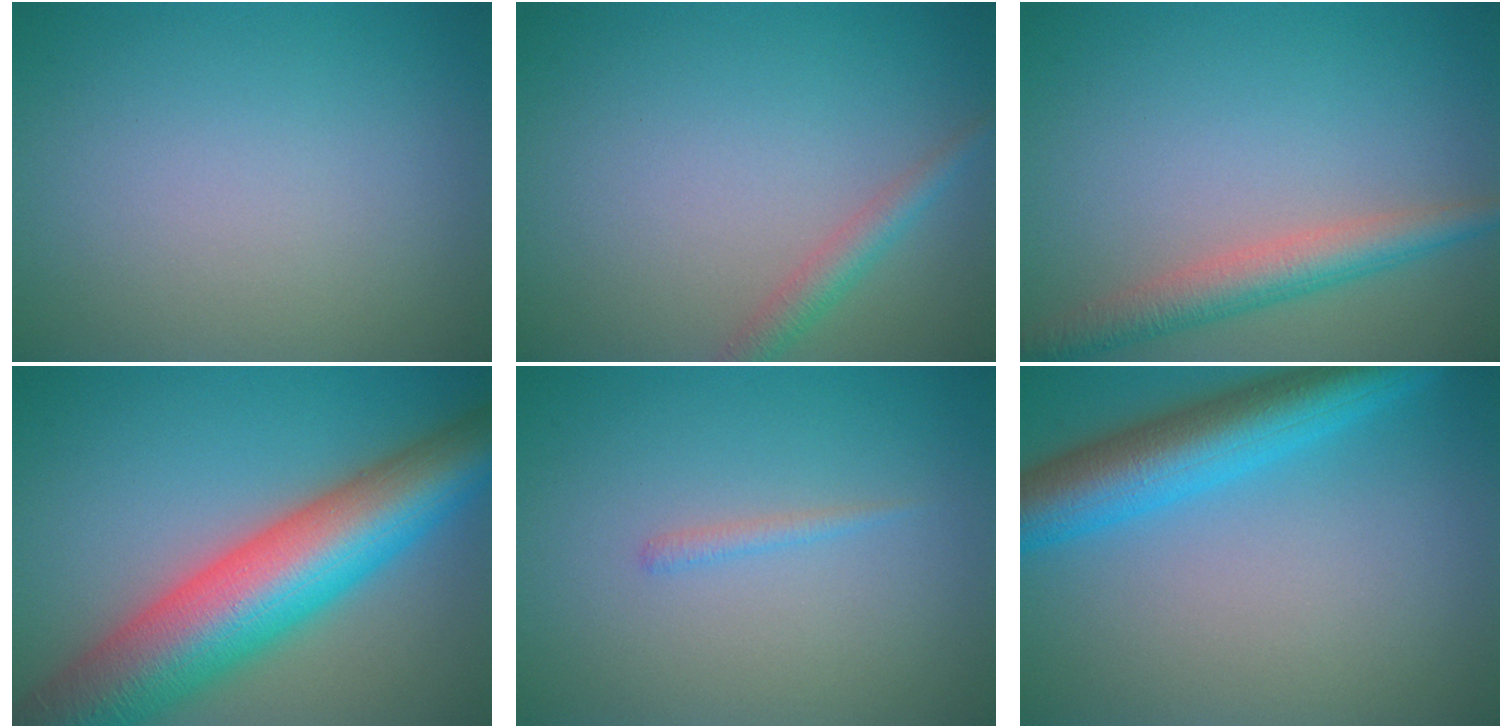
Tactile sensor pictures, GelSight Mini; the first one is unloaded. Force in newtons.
{"total": 2.0, "press": 2.0, "slide": 0.0}
{"total": 3.9, "press": 3.9, "slide": 0.1}
{"total": 13.6, "press": 13.6, "slide": 0.5}
{"total": 0.8, "press": 0.8, "slide": 0.1}
{"total": 7.3, "press": 7.3, "slide": 0.4}